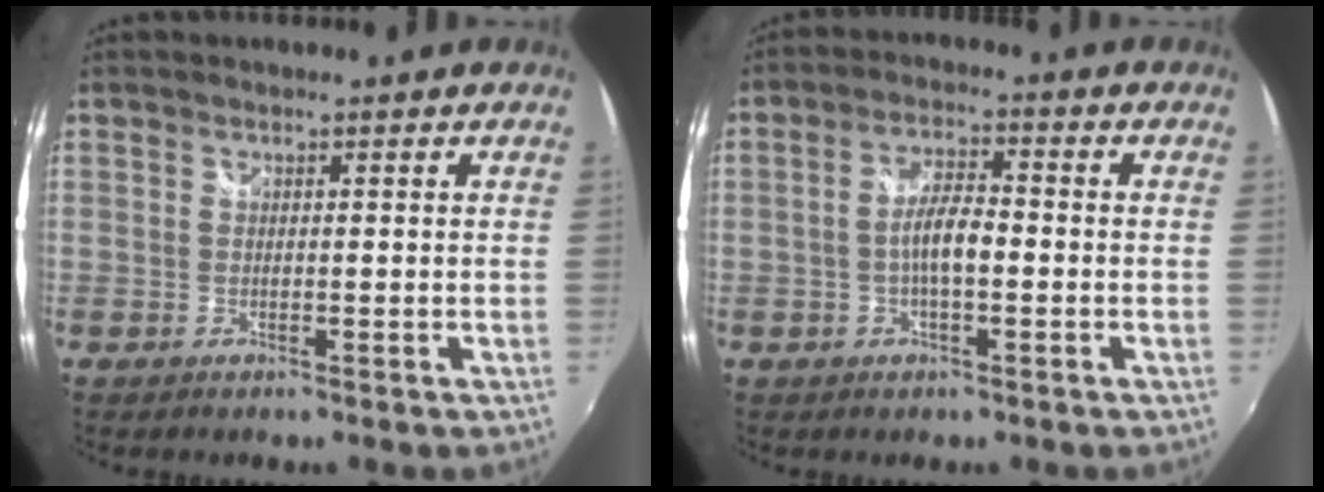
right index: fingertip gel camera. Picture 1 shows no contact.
{"total": 5.3, "force": [-1.1, 1.6, 5.0], "torque": [-0.093, 0.007, -0.020]}